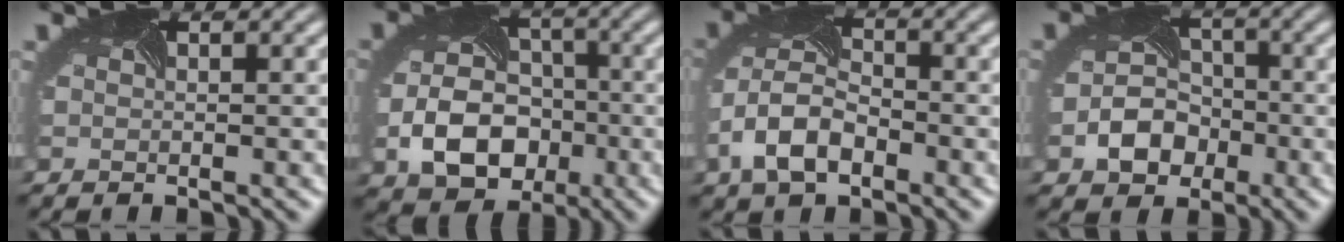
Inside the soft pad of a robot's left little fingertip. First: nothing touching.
{"total": 7.5, "force": [-2.3, 5.6, 4.4], "torque": [-0.085, -0.020, -0.035]}
{"total": 5.9, "force": [-2.8, 3.4, 3.9], "torque": [-0.092, -0.004, -0.060]}
{"total": 4.4, "force": [-1.8, 3.4, 2.1], "torque": [-0.038, -0.010, -0.030]}